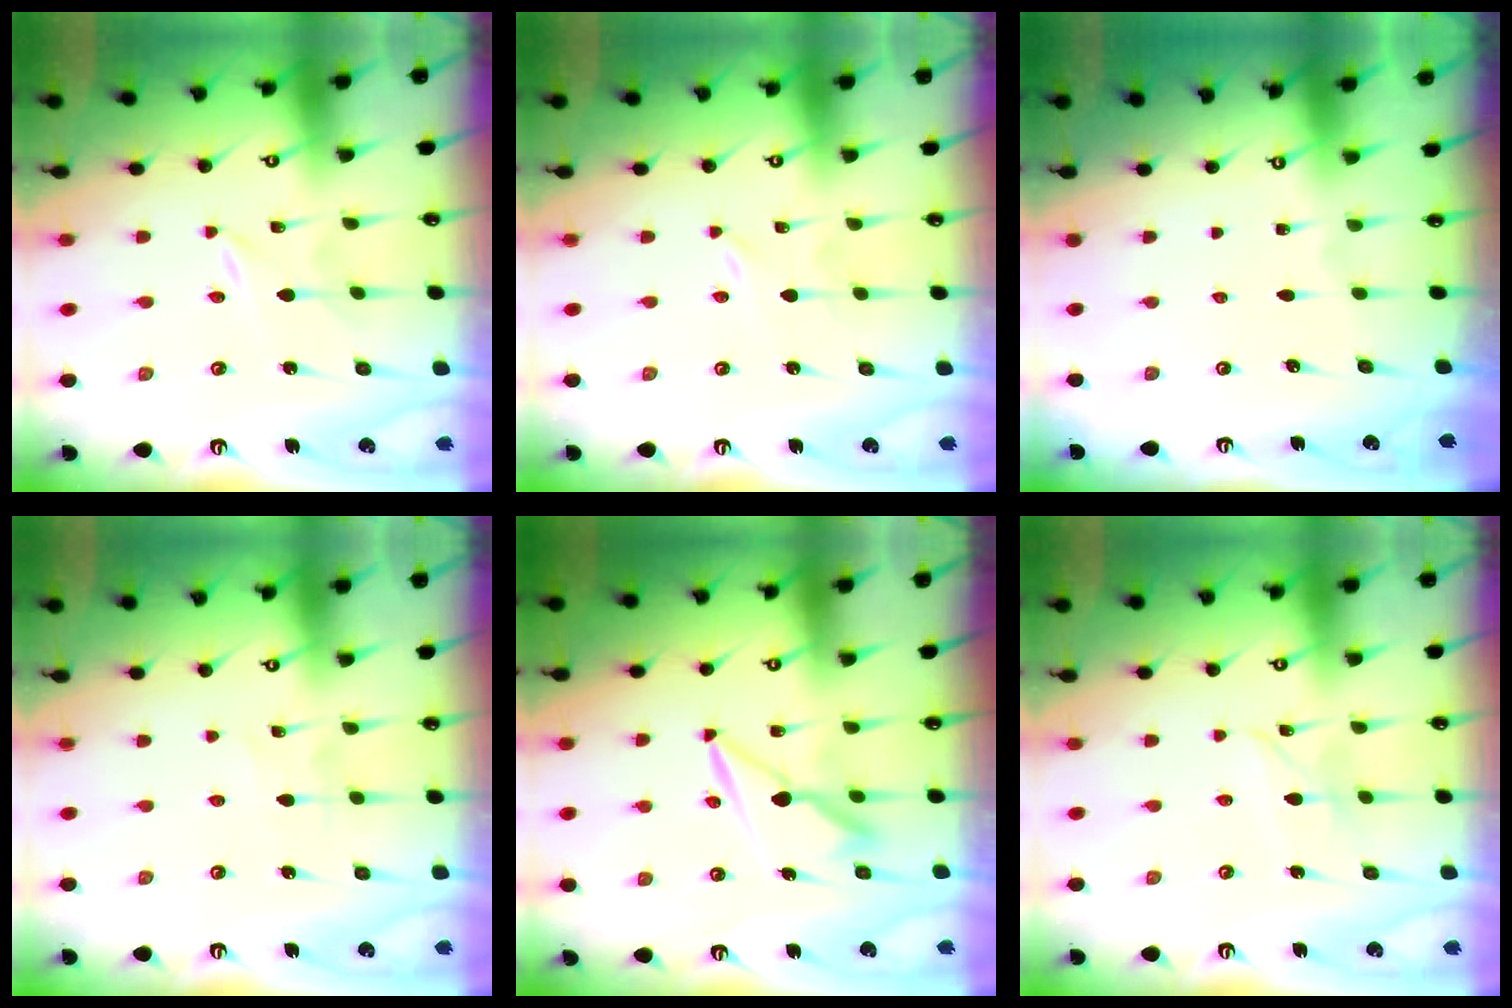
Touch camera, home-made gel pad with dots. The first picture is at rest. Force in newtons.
{"total": 0.0}
{"total": 0.0}
{"total": 1.5, "press": 1.5, "slide": 0.1}
{"total": 7.8, "press": 7.8, "slide": 0.9}
{"total": 3.3, "press": 3.3, "slide": 0.3}